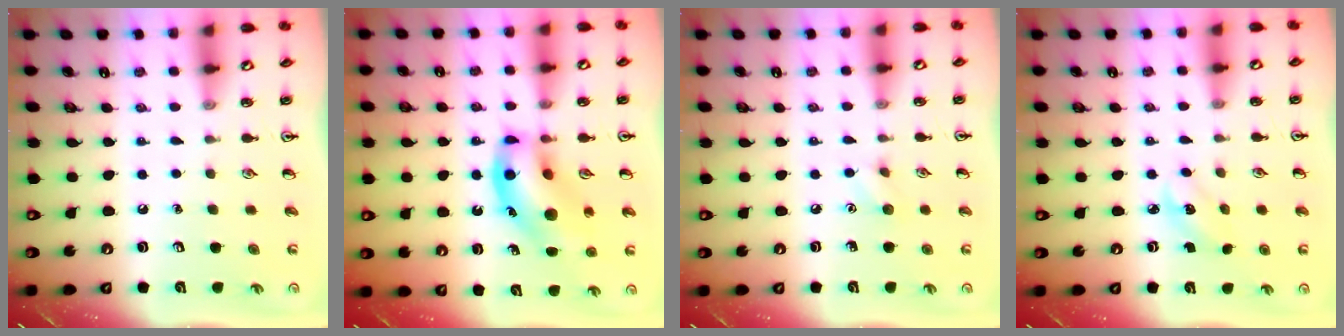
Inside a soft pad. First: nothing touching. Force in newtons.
{"total": 15.9, "press": 15.4, "slide": 3.6}
{"total": 5.5, "press": 5.4, "slide": 1.3}
{"total": 2.9, "press": 2.8, "slide": 0.9}